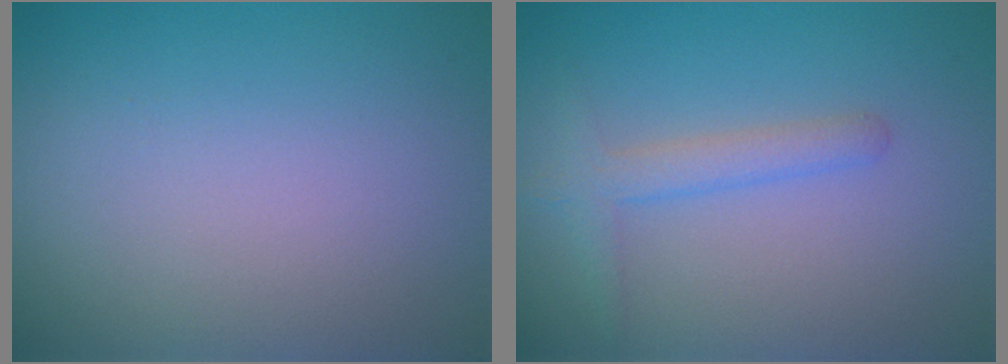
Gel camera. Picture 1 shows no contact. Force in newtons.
{"total": 2.1, "press": 2.1, "slide": 0.1}